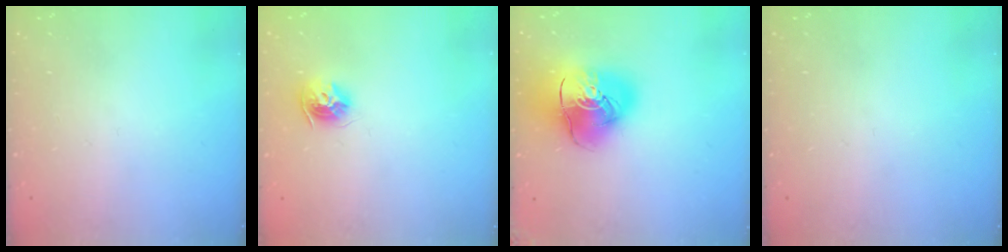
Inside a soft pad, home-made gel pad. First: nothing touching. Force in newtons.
{"total": 9.5, "press": 9.5, "slide": 0.4}
{"total": 18.1, "press": 17.9, "slide": 2.7}
{"total": 0.0}